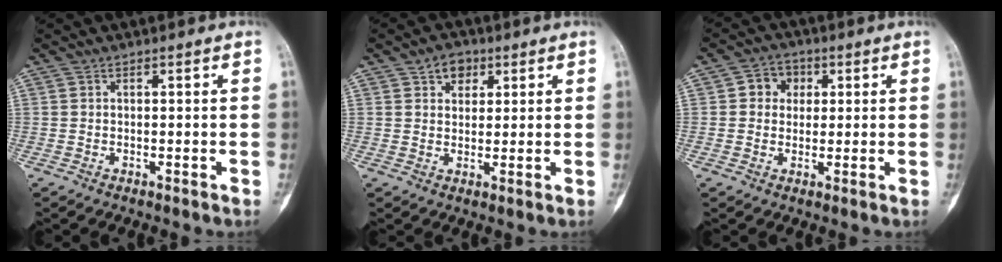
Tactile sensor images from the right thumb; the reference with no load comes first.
{"total": 4.4, "force": [2.2, 3.2, 2.0], "torque": [-0.008, -0.006, 0.033]}
{"total": 4.8, "force": [1.1, 4.3, 2.0], "torque": [0.000, 0.006, 0.010]}